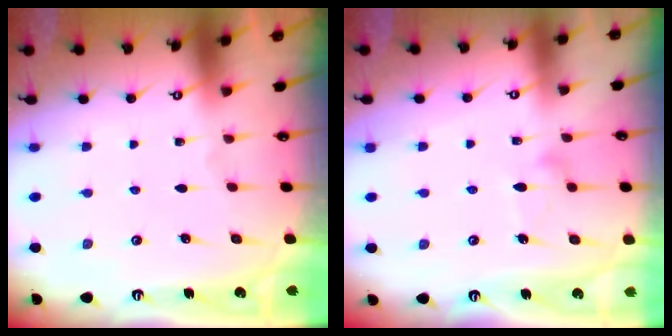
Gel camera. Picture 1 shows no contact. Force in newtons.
{"total": 9.8, "press": 9.7, "slide": 0.5}